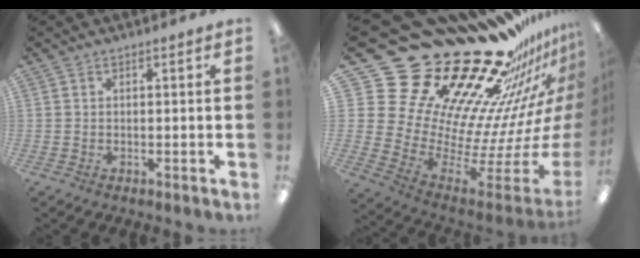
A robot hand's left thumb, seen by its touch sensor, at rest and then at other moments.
{"total": 33.4, "force": [25.4, 15.5, 15.1], "torque": [-0.143, -0.295, 0.527]}